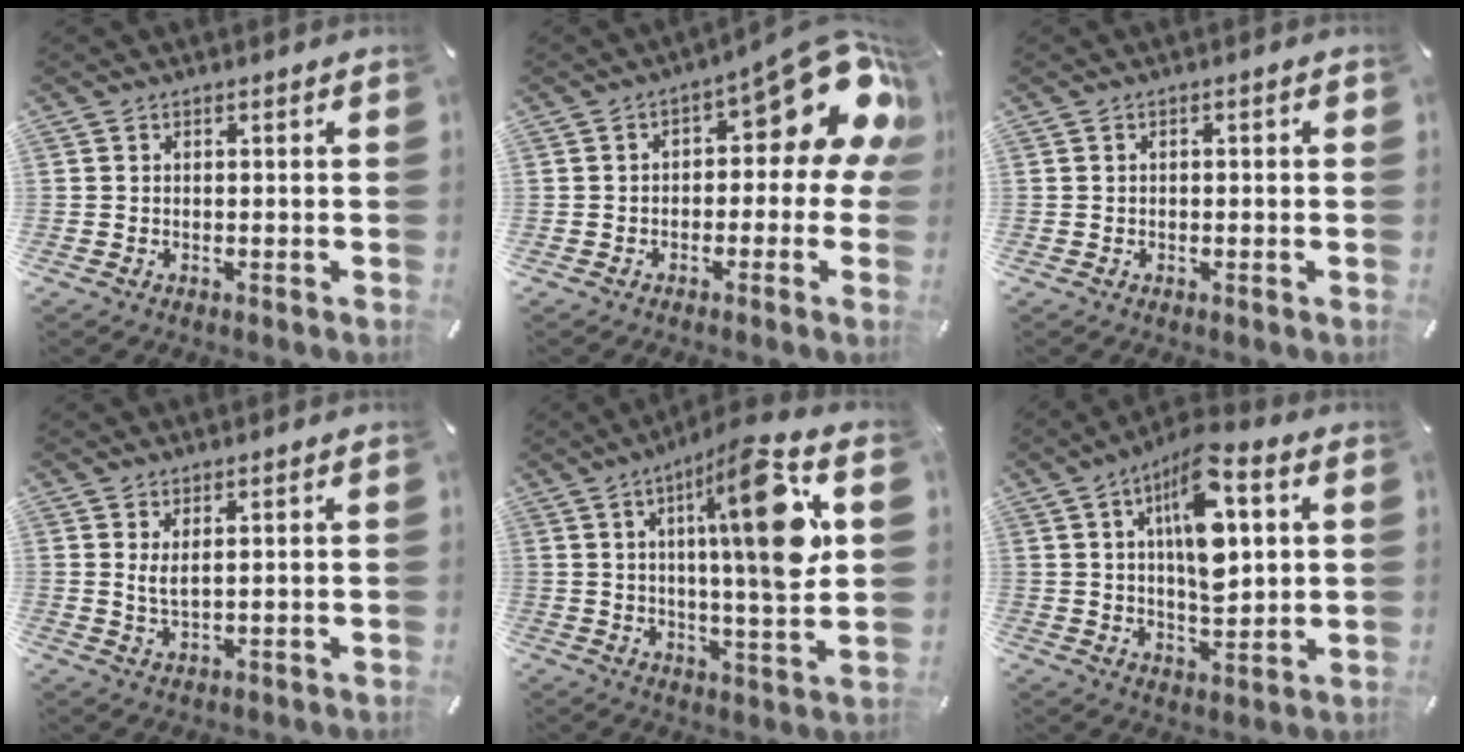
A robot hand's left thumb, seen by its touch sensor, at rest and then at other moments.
{"total": 15.5, "force": [6.6, 6.6, 12.4], "torque": [-0.149, -0.053, 0.104]}
{"total": 1.1, "force": [-0.1, 0.4, 1.1], "torque": [-0.019, 0.001, -0.002]}
{"total": 3.2, "force": [1.6, 0.8, 2.6], "torque": [-0.055, -0.001, 0.028]}
{"total": 19.3, "force": [6.3, 3.8, 17.8], "torque": [-0.280, -0.020, 0.079]}
{"total": 14.9, "force": [5.1, 6.7, 12.3], "torque": [-0.194, -0.011, 0.083]}